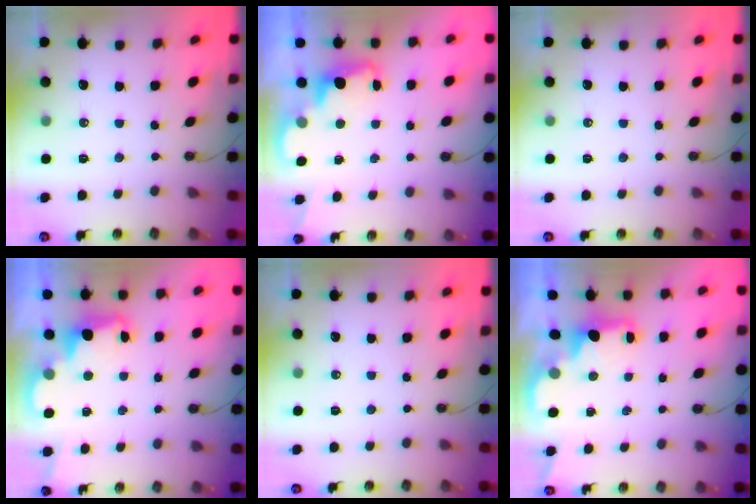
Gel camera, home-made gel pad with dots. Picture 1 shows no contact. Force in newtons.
{"total": 2.3, "press": 2.2, "slide": 0.5}
{"total": 0.0}
{"total": 2.5, "press": 2.4, "slide": 0.6}
{"total": 0.0}
{"total": 1.9, "press": 1.7, "slide": 0.7}